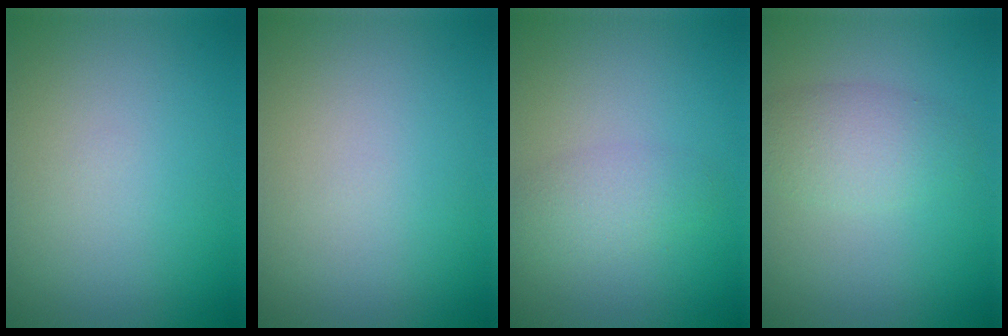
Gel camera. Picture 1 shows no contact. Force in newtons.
{"total": 0.0}
{"total": 2.2, "press": 2.2, "slide": 0.1}
{"total": 3.1, "press": 3.1, "slide": 0.0}